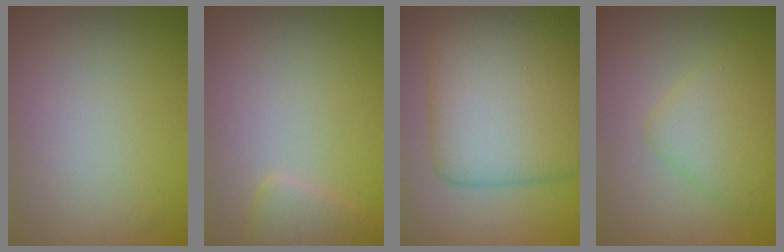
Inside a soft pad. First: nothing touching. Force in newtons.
{"total": 2.1, "press": 2.1, "slide": 0.2}
{"total": 11.1, "press": 11.1, "slide": 0.1}
{"total": 3.5, "press": 3.5, "slide": 0.2}